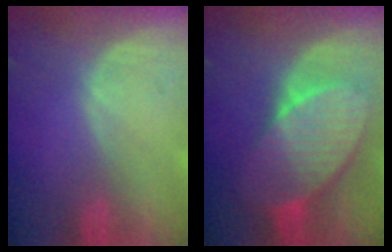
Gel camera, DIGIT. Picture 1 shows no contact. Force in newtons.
{"total": 9.8, "press": 9.8, "slide": 0.4}